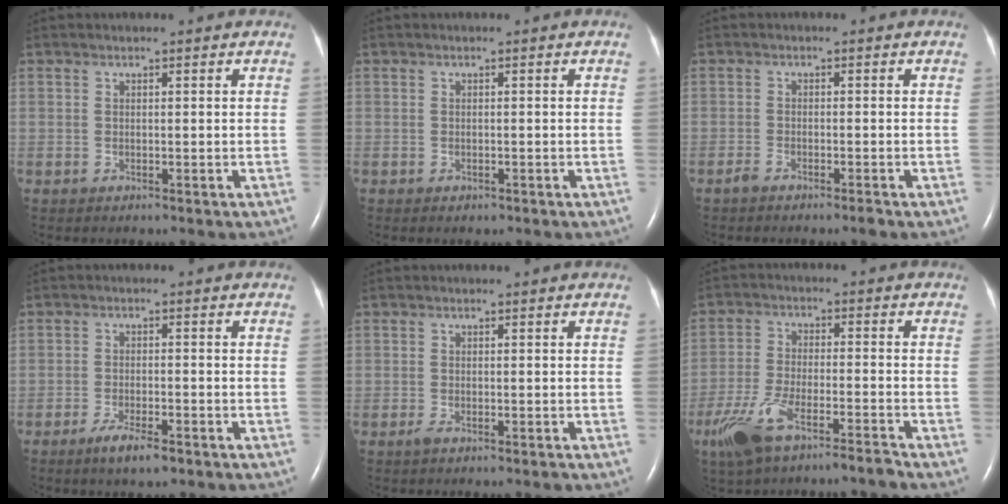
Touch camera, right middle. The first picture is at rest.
{"total": 0.6, "force": [-0.4, 0.4, 0.3], "torque": [-0.008, -0.001, -0.003]}
{"total": 1.8, "force": [-1.5, 0.1, 1.0], "torque": [-0.023, -0.003, -0.029]}
{"total": 4.1, "force": [-2.7, 0.7, 2.9], "torque": [-0.059, -0.005, -0.047]}
{"total": 1.2, "force": [-0.9, 0.1, 0.8], "torque": [-0.019, -0.003, -0.018]}
{"total": 9.0, "force": [-6.4, 1.3, 6.1], "torque": [-0.132, -0.013, -0.123]}